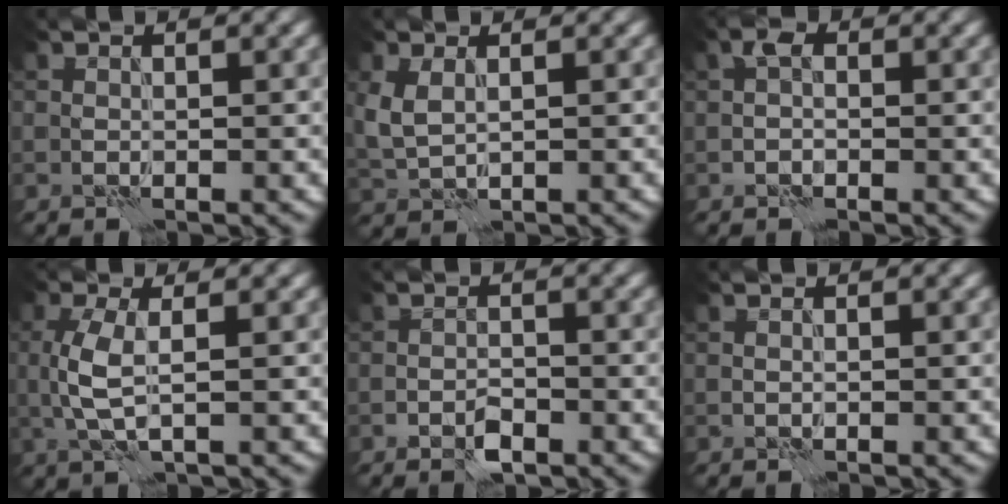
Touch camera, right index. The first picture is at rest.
{"total": 2.4, "force": [0.7, 1.4, 1.9], "torque": [-0.053, 0.001, 0.018]}
{"total": 1.4, "force": [-0.1, 1.0, 1.0], "torque": [-0.017, 0.005, -0.008]}
{"total": 3.2, "force": [0.3, 0.9, 3.0], "torque": [-0.072, -0.001, 0.007]}
{"total": 1.8, "force": [-1.2, 0.8, 1.1], "torque": [-0.016, 0.003, -0.024]}
{"total": 0.0}